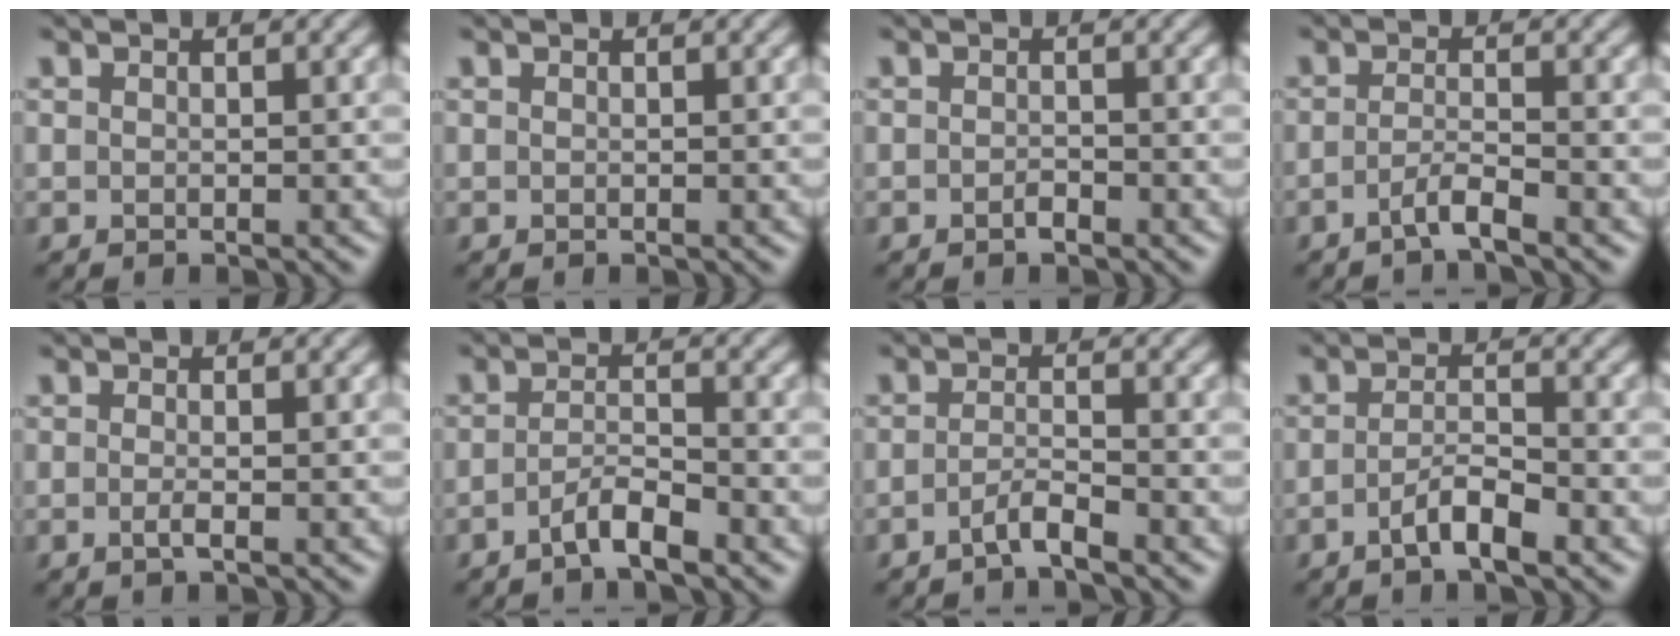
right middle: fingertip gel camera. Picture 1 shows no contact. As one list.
[{"total": 0.0}, {"total": 0.8, "force": [-0.6, 0.3, 0.6], "torque": [-0.011, 0.001, -0.010]}, {"total": 2.2, "force": [-1.4, 0.3, 1.7], "torque": [-0.030, 0.003, -0.035]}, {"total": 1.2, "force": [-0.3, 0.3, 1.1], "torque": [-0.019, -0.005, -0.008]}, {"total": 2.7, "force": [-1.8, 0.5, 2.0], "torque": [-0.037, 0.006, -0.039]}, {"total": 2.0, "force": [-1.4, 0.2, 1.4], "torque": [-0.025, 0.004, -0.034]}, {"total": 3.1, "force": [-1.6, 0.7, 2.6], "torque": [-0.048, 0.006, -0.034]}]